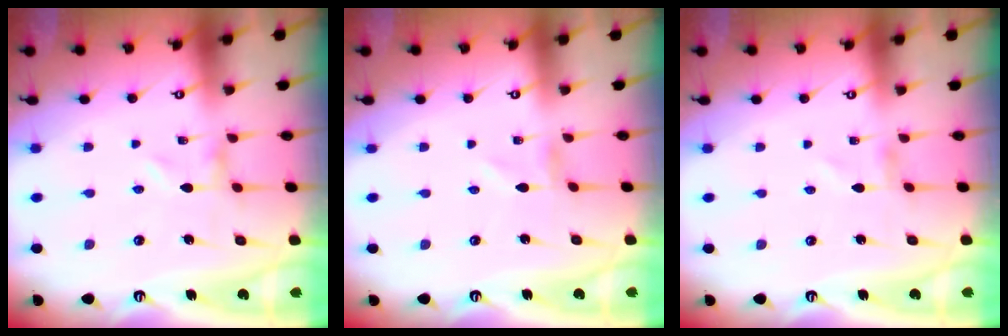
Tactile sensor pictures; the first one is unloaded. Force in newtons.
{"total": 1.1, "press": 1.1, "slide": 0.1}
{"total": 1.0, "press": 1.0, "slide": 0.1}